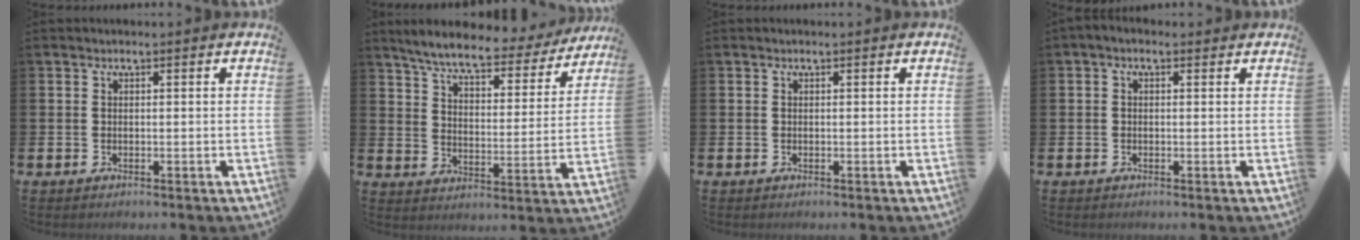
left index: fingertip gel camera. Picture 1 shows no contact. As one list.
[{"total": 7.1, "force": [6.3, 1.1, 3.0], "torque": [-0.086, -0.038, 0.103]}, {"total": 0.0}, {"total": 0.8, "force": [-0.2, 0.5, 0.6], "torque": [-0.006, 0.003, -0.007]}]